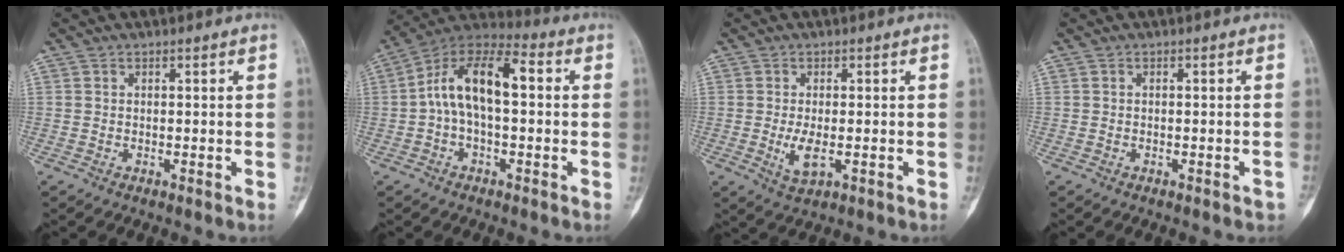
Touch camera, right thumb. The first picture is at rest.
{"total": 13.4, "force": [0.7, 6.7, 11.6], "torque": [-0.203, 0.048, 0.000]}
{"total": 4.1, "force": [-0.8, 1.6, 3.7], "torque": [-0.077, -0.011, -0.010]}
{"total": 1.3, "force": [-0.8, 0.4, 0.9], "torque": [-0.016, 0.008, -0.005]}